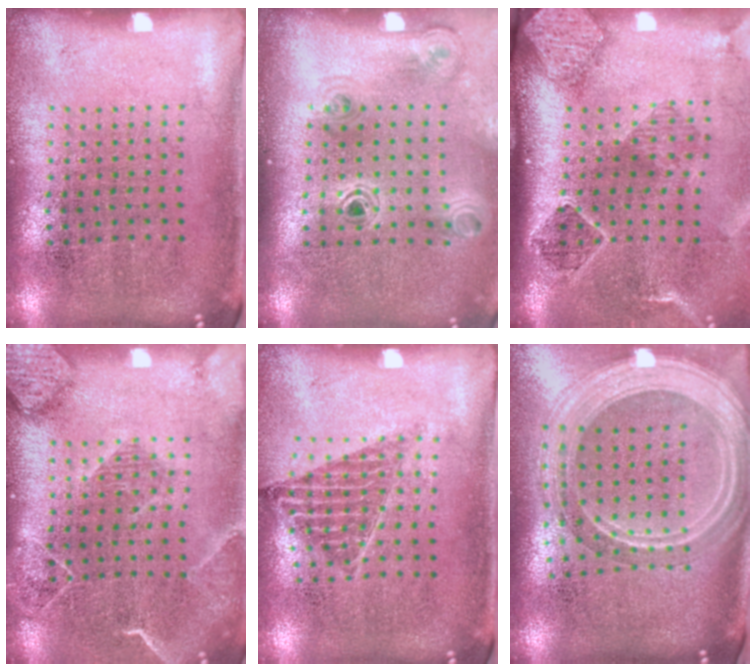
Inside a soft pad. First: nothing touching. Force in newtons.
{"total": 1.1, "press": 1.1, "slide": 0.2}
{"total": 2.8, "press": 1.9, "slide": 2.0}
{"total": 2.2, "press": 2.0, "slide": 1.1}
{"total": 0.9, "press": 0.9, "slide": 0.2}
{"total": 2.9, "press": 2.4, "slide": 1.6}